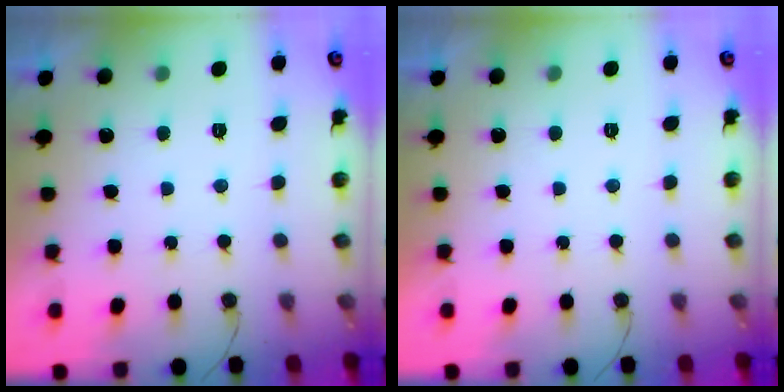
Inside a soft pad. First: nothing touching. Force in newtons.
{"total": 1.6, "press": 1.6, "slide": 0.0}